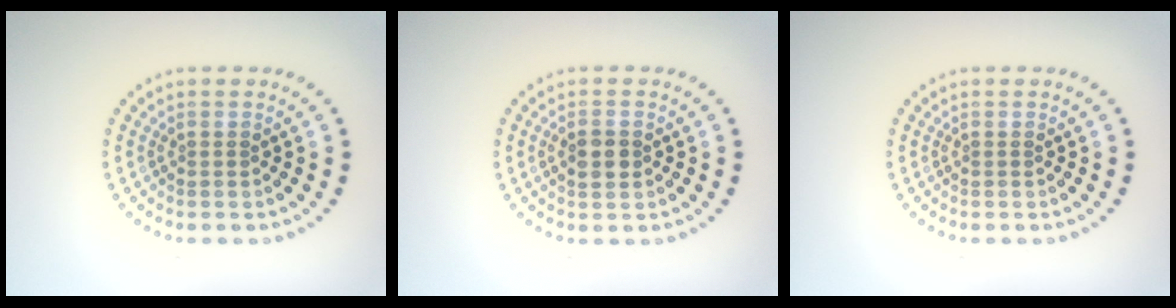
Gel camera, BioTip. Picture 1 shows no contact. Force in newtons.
{"total": 2.0, "press": 2.0, "slide": 0.2}
{"total": 0.0}